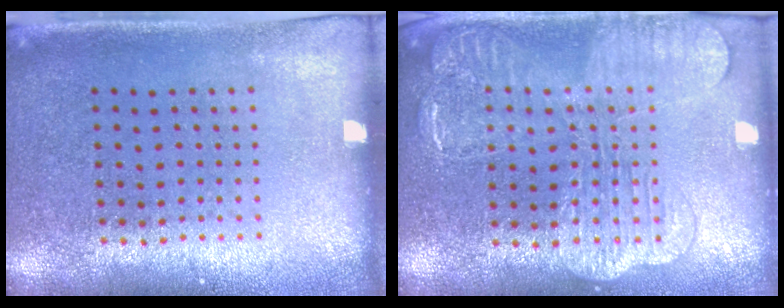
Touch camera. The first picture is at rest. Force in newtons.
{"total": 2.6, "press": 2.6, "slide": 0.3}